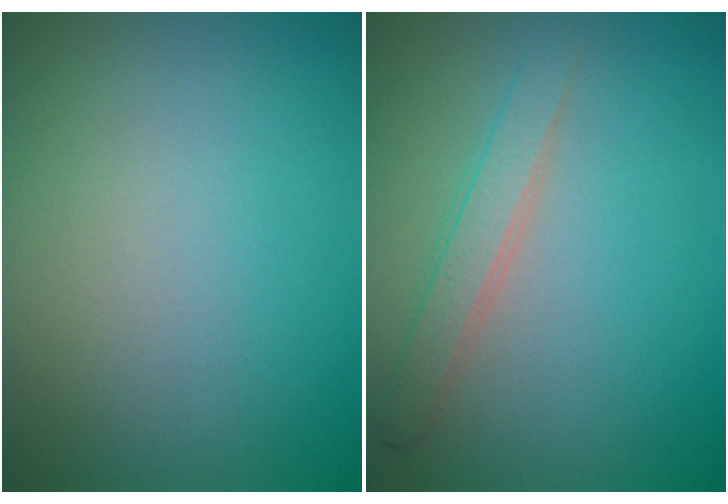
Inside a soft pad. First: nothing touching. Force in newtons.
{"total": 2.3, "press": 2.3, "slide": 0.1}